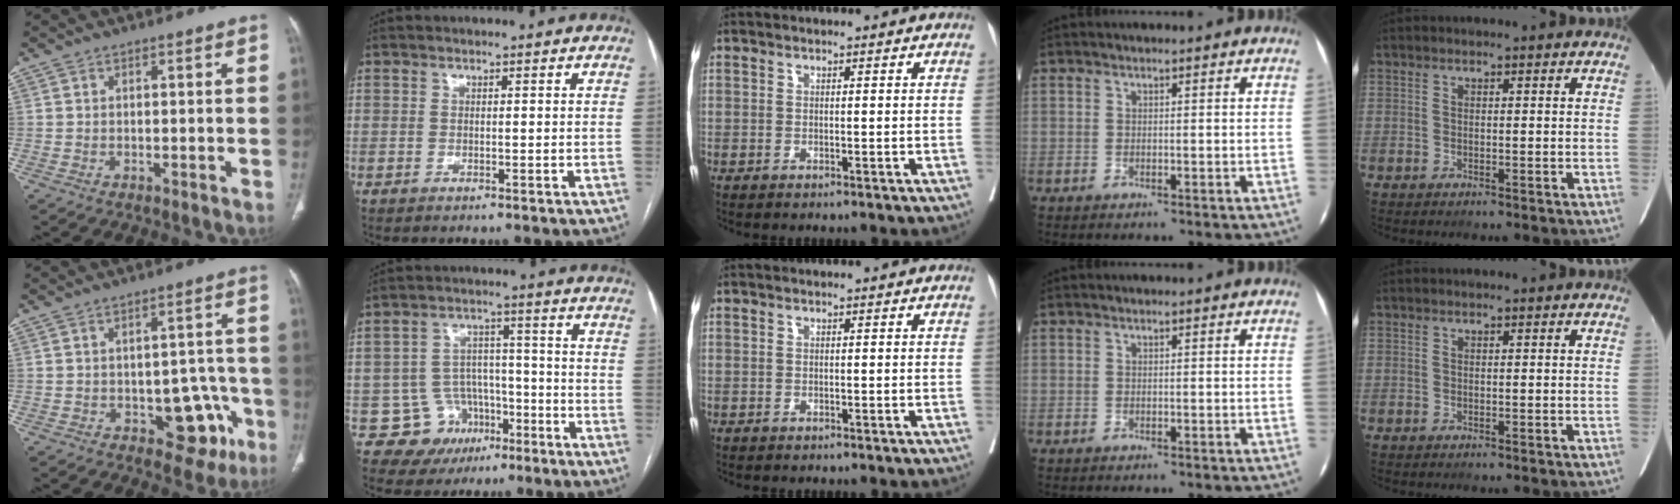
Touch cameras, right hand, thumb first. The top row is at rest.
{"thumb": {"total": 10.2, "force": [-4.0, 6.0, 7.2], "torque": [-0.040, 0.028, -0.042]}, "index": {"total": 8.6, "force": [-4.0, 7.6, 0.5], "torque": [0.003, 0.035, -0.048]}}